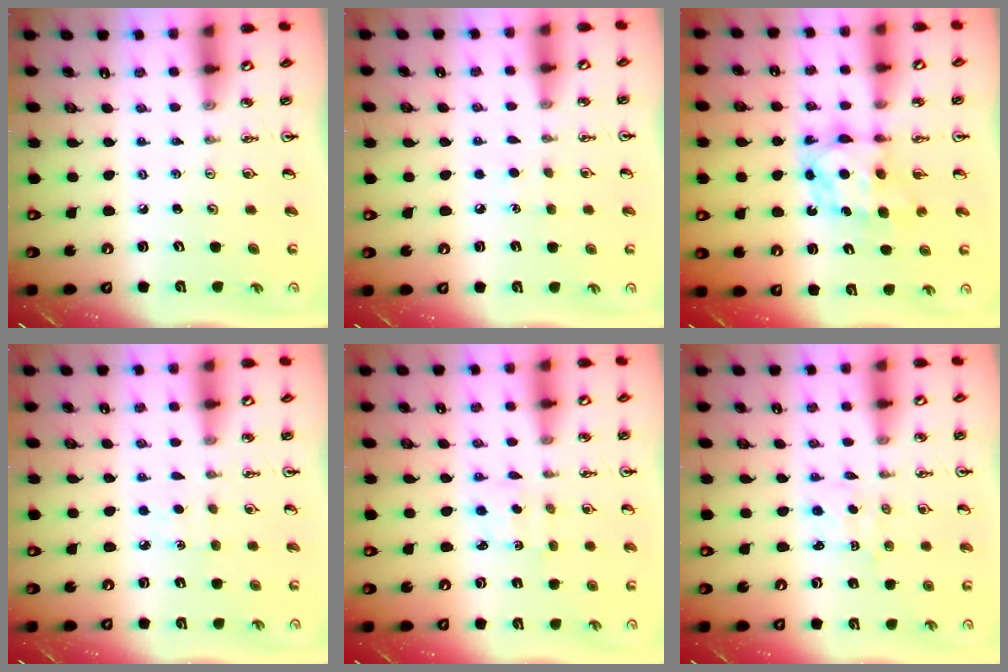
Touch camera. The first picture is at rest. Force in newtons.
{"total": 4.7, "press": 4.7, "slide": 0.5}
{"total": 7.0, "press": 7.0, "slide": 0.2}
{"total": 3.3, "press": 3.3, "slide": 0.4}
{"total": 1.8, "press": 1.7, "slide": 0.5}
{"total": 1.8, "press": 1.7, "slide": 0.3}